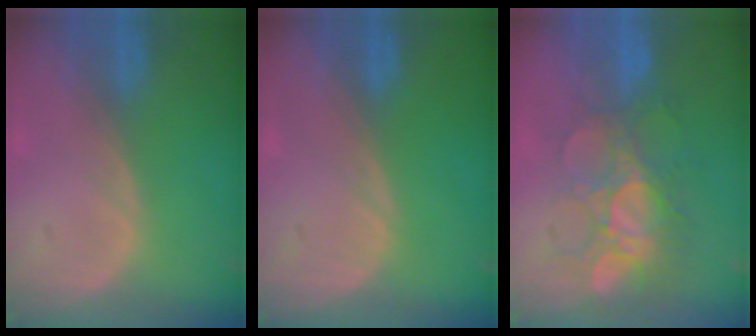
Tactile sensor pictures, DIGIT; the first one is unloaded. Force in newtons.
{"total": 0.0}
{"total": 9.4, "press": 8.5, "slide": 4.0}